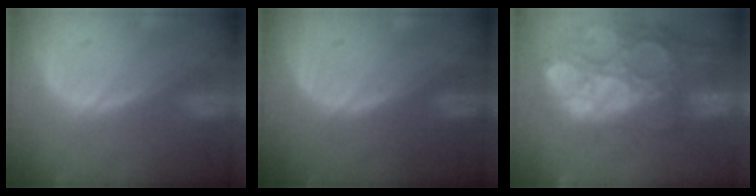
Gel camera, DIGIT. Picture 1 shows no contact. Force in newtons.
{"total": 0.0}
{"total": 15.6, "press": 12.8, "slide": 8.9}